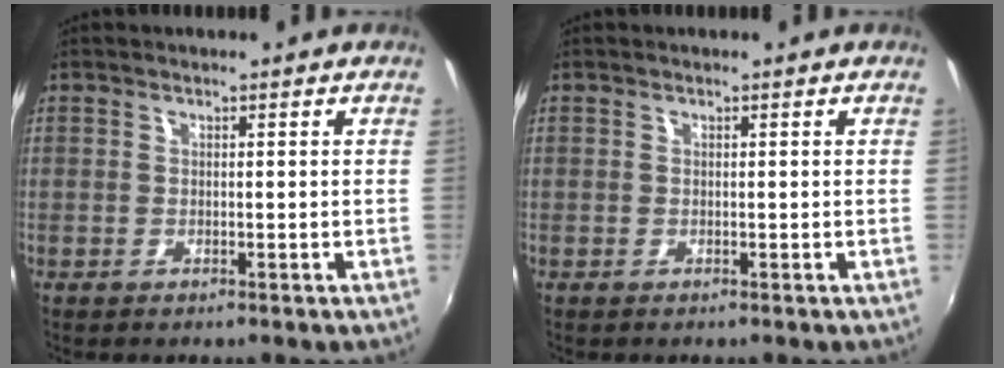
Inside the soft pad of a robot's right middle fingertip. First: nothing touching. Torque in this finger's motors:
{"motor_torque": [0.00, 0.00, -0.02, 0.00]}